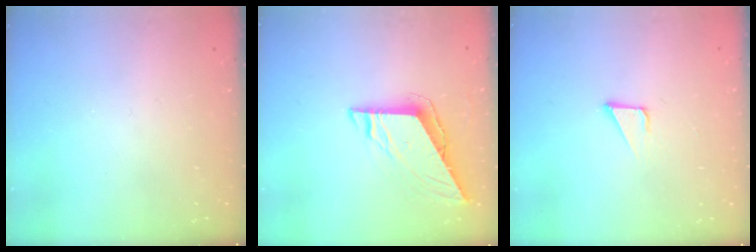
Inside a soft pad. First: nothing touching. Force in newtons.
{"total": 7.3, "press": 7.3, "slide": 0.3}
{"total": 2.4, "press": 2.4, "slide": 0.1}